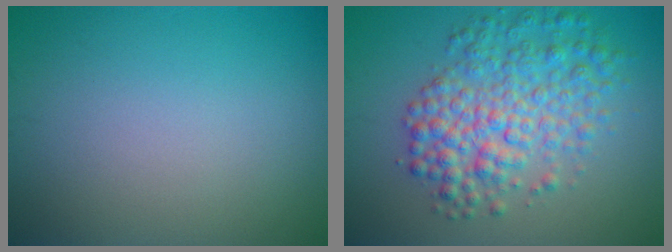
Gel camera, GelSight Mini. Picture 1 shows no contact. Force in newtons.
{"total": 6.1, "press": 6.1, "slide": 0.1}